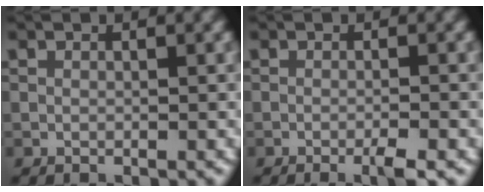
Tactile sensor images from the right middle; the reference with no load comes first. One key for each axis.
{"total": 2.2, "fx": -1.2, "fy": 0.3, "fz": 1.8, "tx": -0.027, "ty": -0.003, "tz": -0.022}